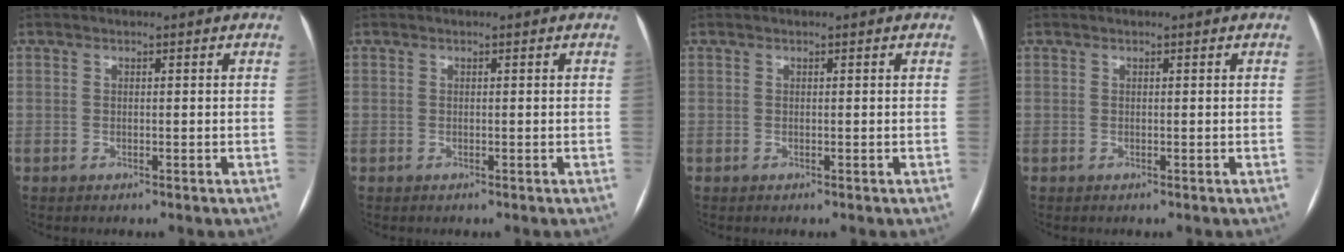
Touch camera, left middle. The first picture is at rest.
{"total": 0.0}
{"total": 0.0}
{"total": 0.0}